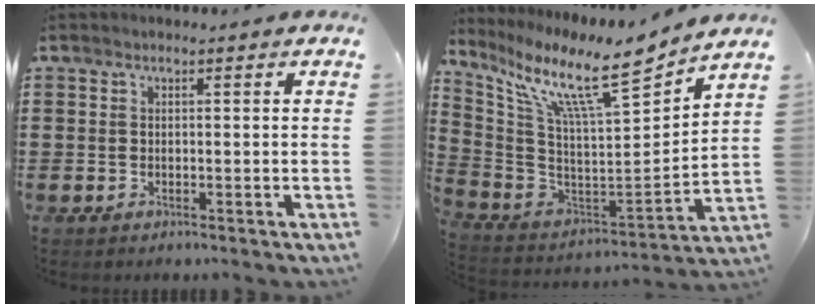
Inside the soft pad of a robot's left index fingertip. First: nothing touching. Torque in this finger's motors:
{"motor_torque": [2.14, 0.00, 0.34, 0.21]}